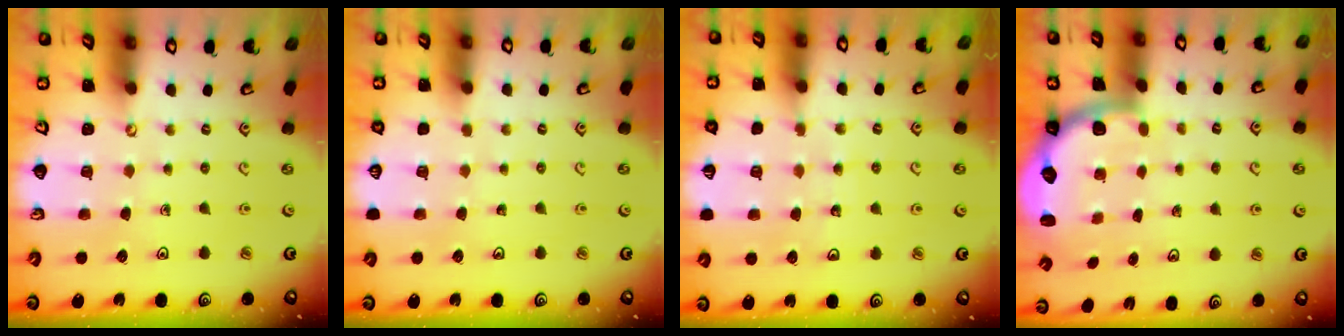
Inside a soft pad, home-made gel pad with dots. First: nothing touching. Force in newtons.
{"total": 0.0}
{"total": 5.3, "press": 4.9, "slide": 2.0}
{"total": 2.6, "press": 2.3, "slide": 1.2}